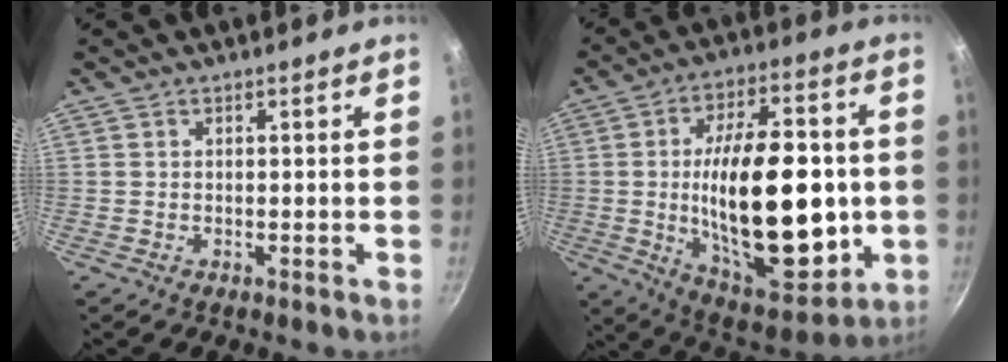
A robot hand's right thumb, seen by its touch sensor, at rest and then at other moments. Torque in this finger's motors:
{"motor_torque": [1.05, 3.96, 2.74, -0.03, 0.25]}